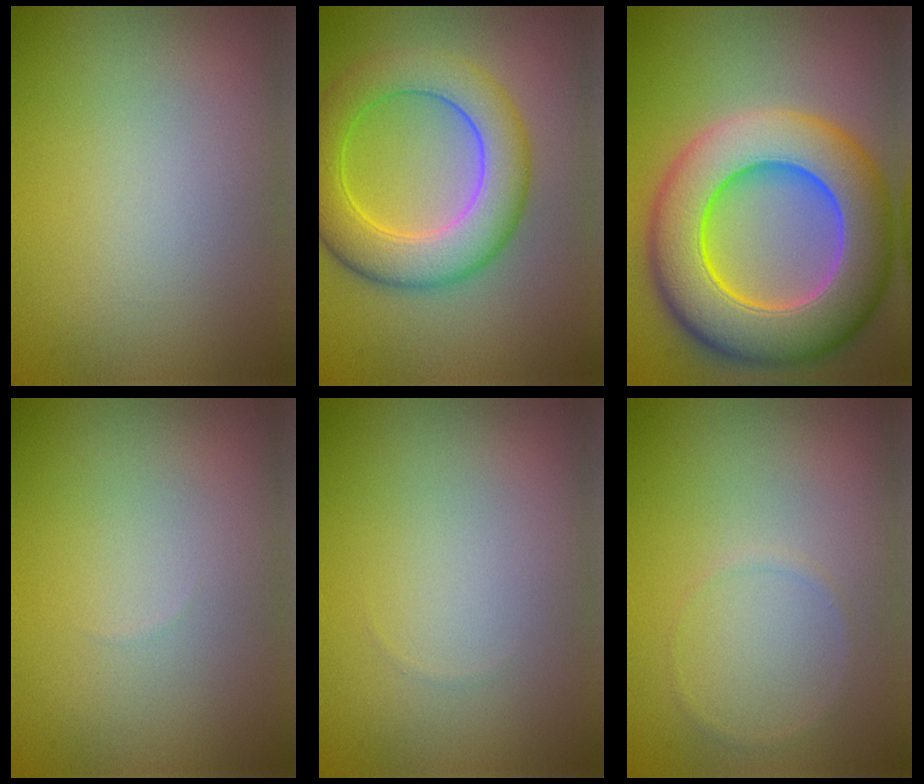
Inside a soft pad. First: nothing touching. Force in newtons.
{"total": 7.5, "press": 7.5, "slide": 0.3}
{"total": 13.3, "press": 13.1, "slide": 2.1}
{"total": 0.0}
{"total": 0.0}
{"total": 0.5, "press": 0.5, "slide": 0.1}